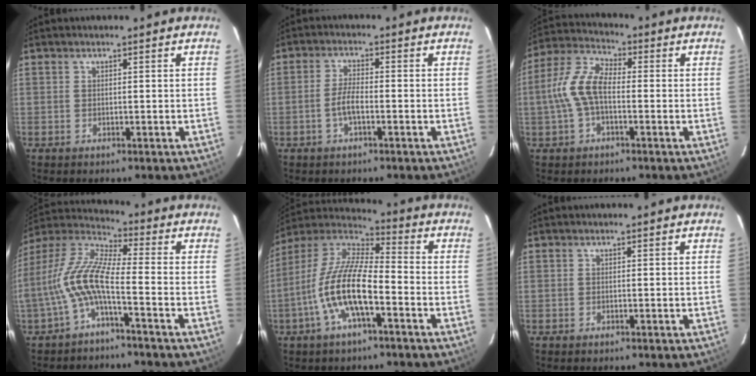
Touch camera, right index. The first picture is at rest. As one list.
[{"total": 3.8, "force": [-1.4, 1.0, 3.3], "torque": [-0.071, 0.002, -0.027]}, {"total": 9.7, "force": [-1.1, 4.7, 8.4], "torque": [-0.183, 0.020, -0.026]}, {"total": 11.0, "force": [-3.3, 1.9, 10.3], "torque": [-0.220, 0.011, -0.070]}, {"total": 14.8, "force": [-5.4, 4.4, 13.1], "torque": [-0.264, -0.004, -0.109]}, {"total": 0.0}]